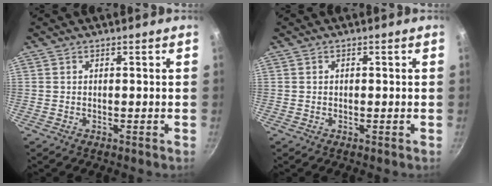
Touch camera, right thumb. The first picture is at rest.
{"total": 0.6, "force": [0.0, 0.5, 0.3], "torque": [-0.004, 0.005, 0.001]}